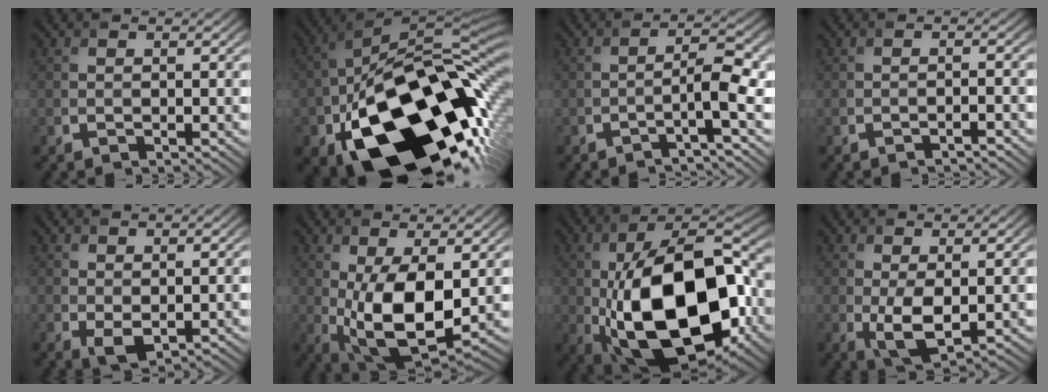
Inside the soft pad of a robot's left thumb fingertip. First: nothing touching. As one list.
[{"total": 21.4, "force": [-8.7, 12.8, 14.7], "torque": [-0.263, -0.053, -0.120]}, {"total": 2.9, "force": [-1.4, 0.1, 2.5], "torque": [-0.039, 0.016, -0.039]}, {"total": 0.9, "force": [-0.8, 0.0, 0.3], "torque": [-0.001, 0.007, -0.019]}, {"total": 1.6, "force": [0.1, 0.9, 1.4], "torque": [-0.034, -0.007, 0.008]}, {"total": 9.8, "force": [-0.2, 4.6, 8.6], "torque": [-0.176, -0.012, 0.004]}, {"total": 18.8, "force": [-3.1, 10.1, 15.5], "torque": [-0.278, -0.009, -0.058]}, {"total": 4.2, "force": [-0.1, 1.8, 3.8], "torque": [-0.083, -0.007, 0.003]}]